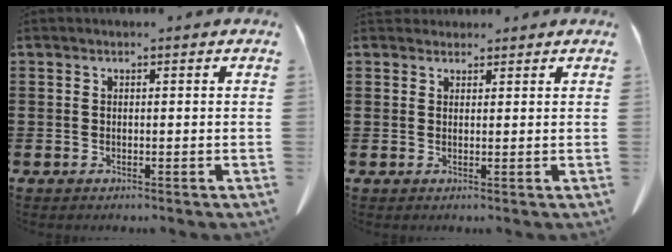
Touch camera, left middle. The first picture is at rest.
{"total": 1.6, "force": [1.5, 0.6, 0.0], "torque": [-0.005, 0.001, 0.031]}